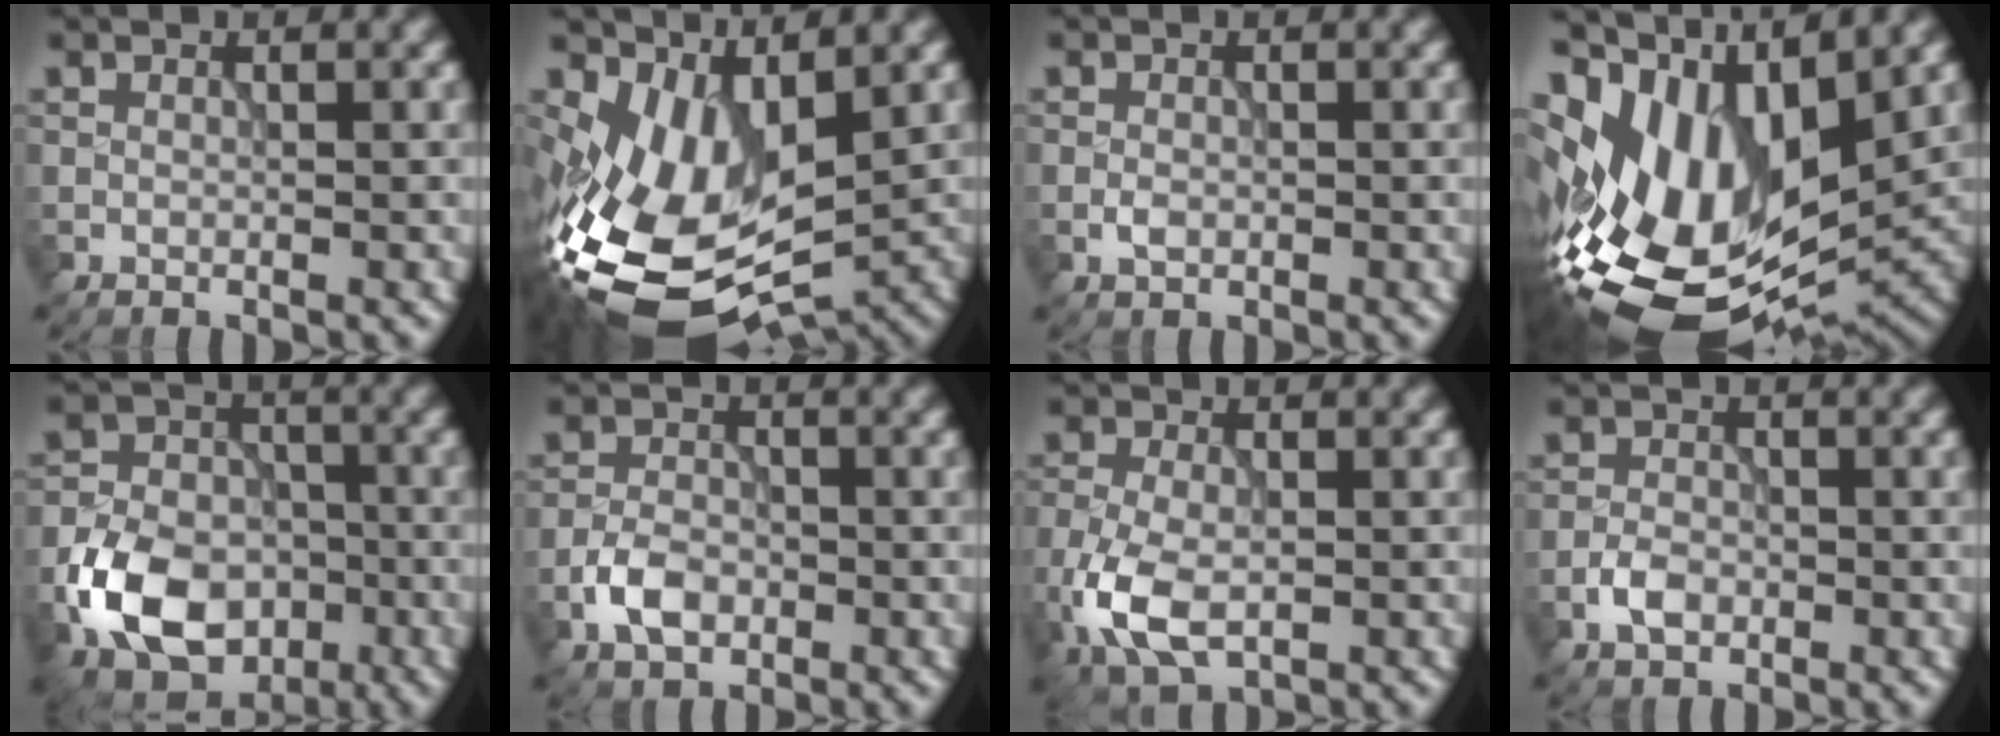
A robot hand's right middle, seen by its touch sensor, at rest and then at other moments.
{"total": 10.7, "force": [-0.9, 6.7, 8.3], "torque": [-0.174, -0.032, -0.004]}
{"total": 1.1, "force": [-0.4, 0.7, 0.7], "torque": [-0.013, 0.000, -0.008]}
{"total": 15.1, "force": [0.2, 8.3, 12.6], "torque": [-0.240, 0.002, 0.011]}
{"total": 9.0, "force": [-3.7, 6.3, 5.3], "torque": [-0.102, -0.008, -0.077]}
{"total": 3.4, "force": [-1.5, 2.2, 2.1], "torque": [-0.039, 0.001, -0.036]}
{"total": 5.7, "force": [-2.0, 3.2, 4.3], "torque": [-0.103, -0.011, -0.041]}
{"total": 2.3, "force": [-1.1, 1.5, 1.3], "torque": [-0.024, 0.002, -0.024]}